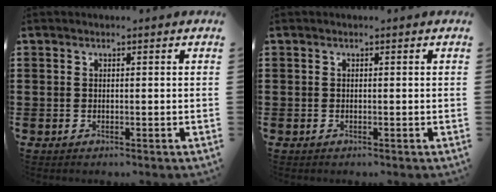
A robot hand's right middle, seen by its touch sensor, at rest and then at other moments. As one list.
[{"total": 0.0}]